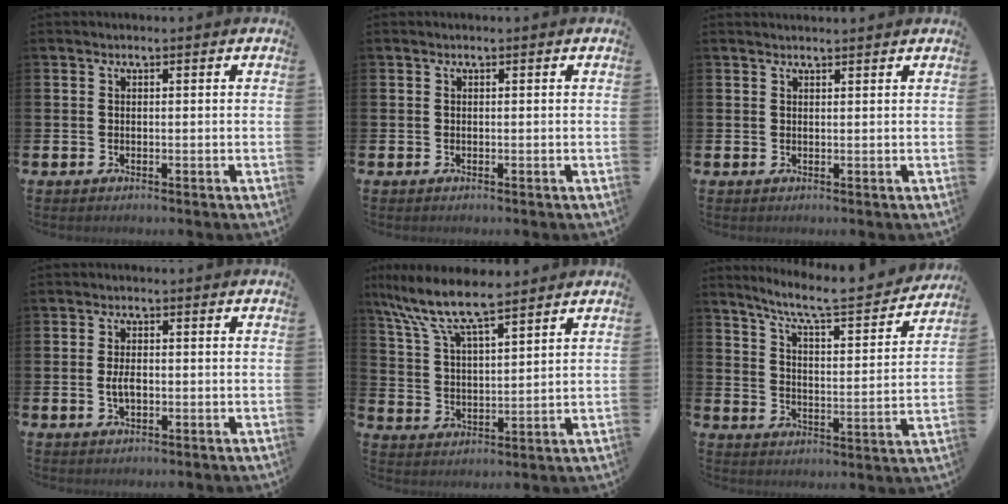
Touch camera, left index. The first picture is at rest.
{"total": 0.0}
{"total": 1.0, "force": [1.0, 0.0, 0.1], "torque": [0.006, -0.005, 0.018]}
{"total": 2.6, "force": [-0.3, 1.3, 2.2], "torque": [-0.040, 0.002, -0.007]}
{"total": 9.0, "force": [7.9, 1.8, 4.0], "torque": [-0.113, -0.032, 0.142]}
{"total": 7.9, "force": [7.1, 0.7, 3.3], "torque": [-0.089, -0.050, 0.117]}